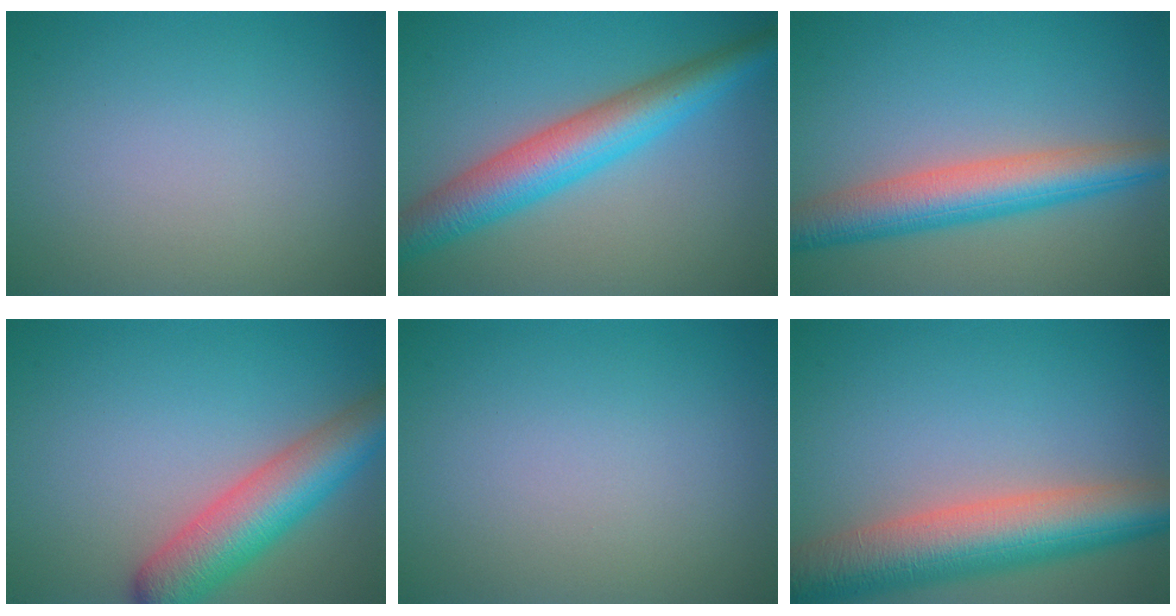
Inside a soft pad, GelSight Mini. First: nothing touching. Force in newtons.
{"total": 6.9, "press": 6.9, "slide": 0.1}
{"total": 6.4, "press": 6.4, "slide": 0.2}
{"total": 7.0, "press": 7.0, "slide": 0.2}
{"total": 0.0}
{"total": 9.3, "press": 9.2, "slide": 0.6}